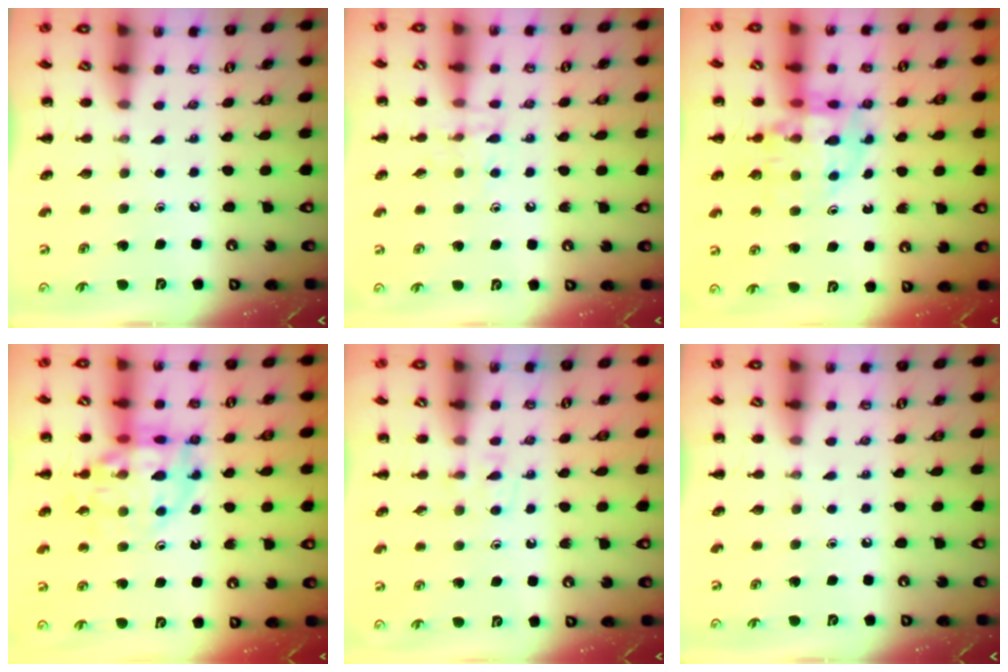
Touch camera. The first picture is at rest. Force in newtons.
{"total": 6.2, "press": 6.1, "slide": 0.8}
{"total": 12.3, "press": 11.8, "slide": 3.4}
{"total": 14.8, "press": 14.5, "slide": 2.9}
{"total": 4.8, "press": 4.6, "slide": 1.4}
{"total": 0.0}